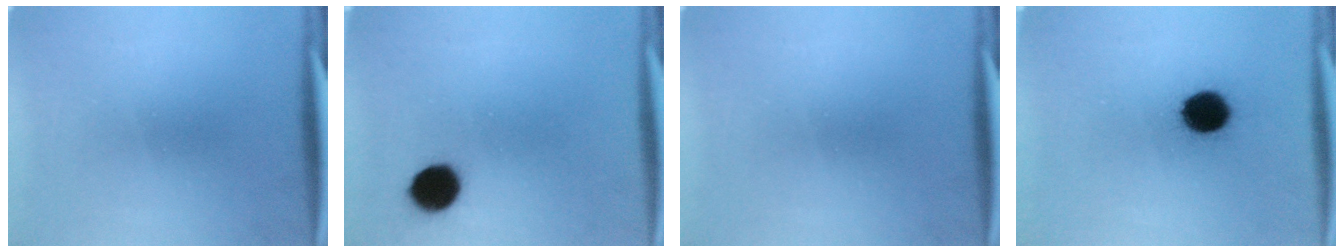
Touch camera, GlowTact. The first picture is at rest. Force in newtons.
{"total": 7.4}
{"total": 0.0}
{"total": 9.5}